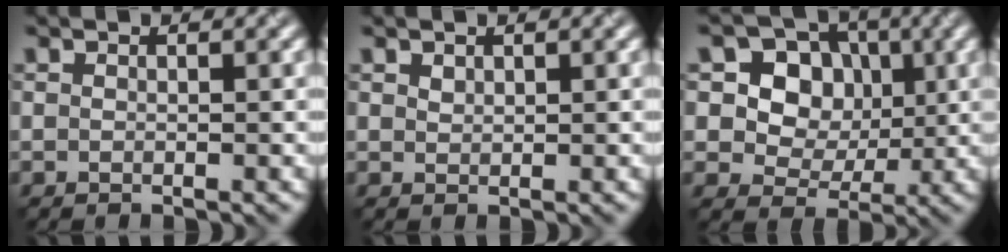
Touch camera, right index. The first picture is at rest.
{"total": 0.7, "force": [0.6, 0.4, 0.2], "torque": [-0.005, 0.000, 0.014]}
{"total": 7.4, "force": [2.0, 6.2, 3.6], "torque": [-0.061, 0.013, 0.028]}